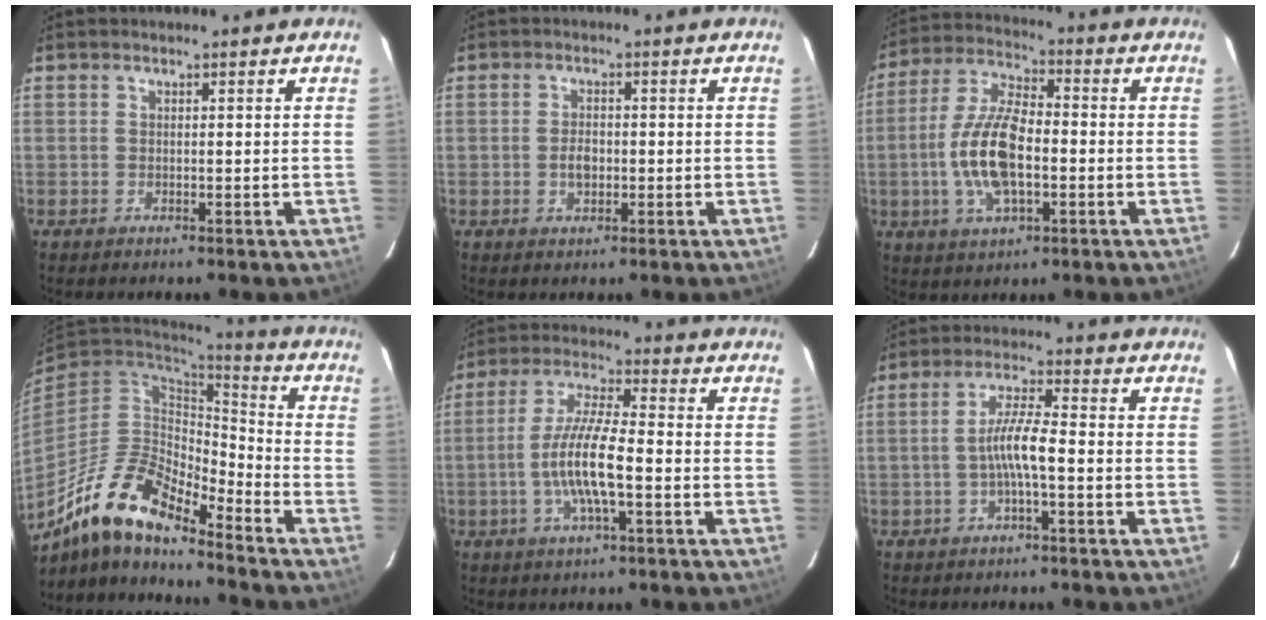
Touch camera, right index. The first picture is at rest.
{"total": 2.8, "force": [-0.7, 1.9, 1.9], "torque": [-0.035, 0.003, -0.011]}
{"total": 13.1, "force": [-2.8, 5.7, 11.5], "torque": [-0.241, 0.005, -0.053]}
{"total": 16.7, "force": [-12.1, 5.0, 10.2], "torque": [-0.198, -0.016, -0.234]}
{"total": 10.3, "force": [-2.9, 1.8, 9.8], "torque": [-0.199, -0.001, -0.055]}
{"total": 5.4, "force": [-1.7, 0.3, 5.2], "torque": [-0.106, 0.009, -0.030]}